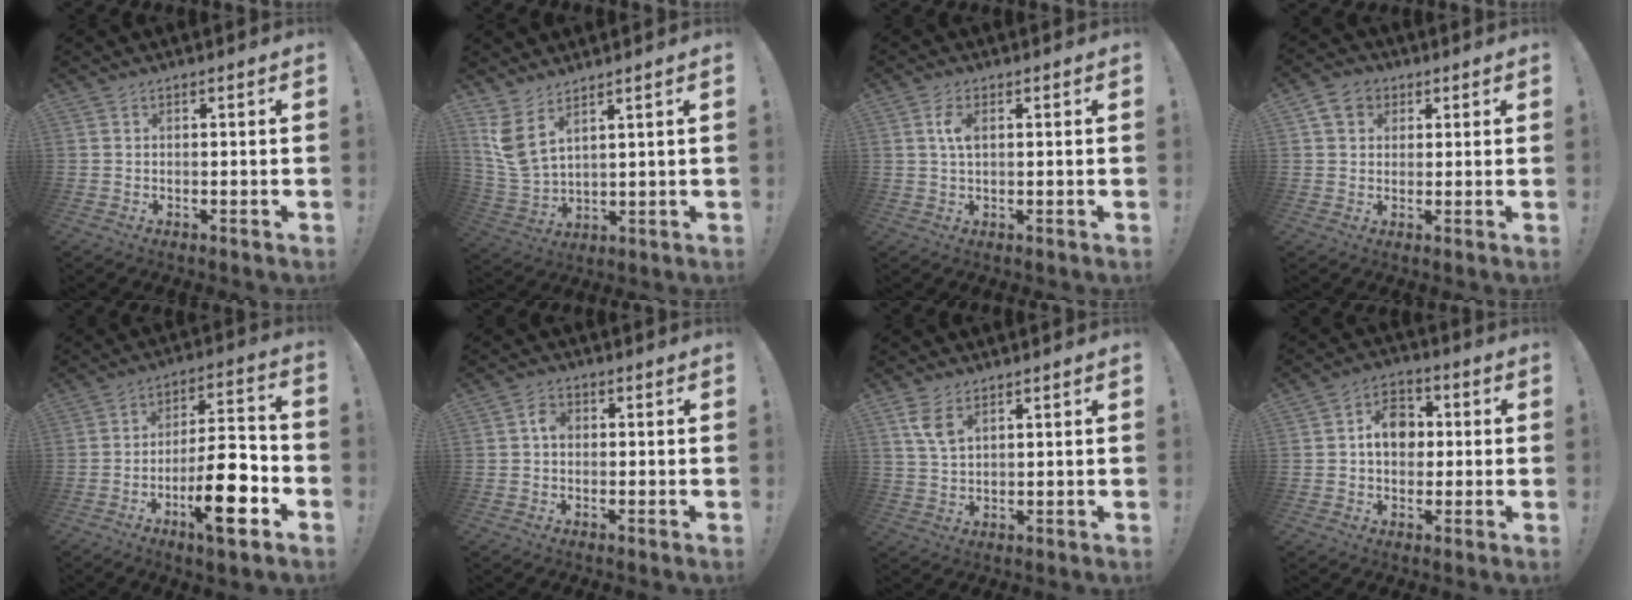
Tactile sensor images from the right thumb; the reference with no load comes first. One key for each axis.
{"total": 7.7, "fx": 5.3, "fy": 2.7, "fz": 4.9, "tx": -0.108, "ty": -0.031, "tz": 0.103}
{"total": 4.4, "fx": 1.1, "fy": 2.1, "fz": 3.7, "tx": -0.063, "ty": 0.001, "tz": 0.016}
{"total": 6.7, "fx": 2.8, "fy": 5.4, "fz": 2.7, "tx": -0.041, "ty": -0.002, "tz": 0.057}
{"total": 16.7, "fx": -6.8, "fy": 5.0, "fz": 14.4, "tx": -0.218, "ty": 0.042, "tz": -0.106}
{"total": 3.1, "fx": 0.0, "fy": 2.3, "fz": 2.1, "tx": -0.029, "ty": 0.004, "tz": -0.004}
{"total": 6.0, "fx": 3.4, "fy": 2.7, "fz": 4.0, "tx": -0.071, "ty": -0.016, "tz": 0.065}
{"total": 10.0, "fx": 1.0, "fy": 7.9, "fz": 6.1, "tx": -0.083, "ty": 0.011, "tz": 0.020}